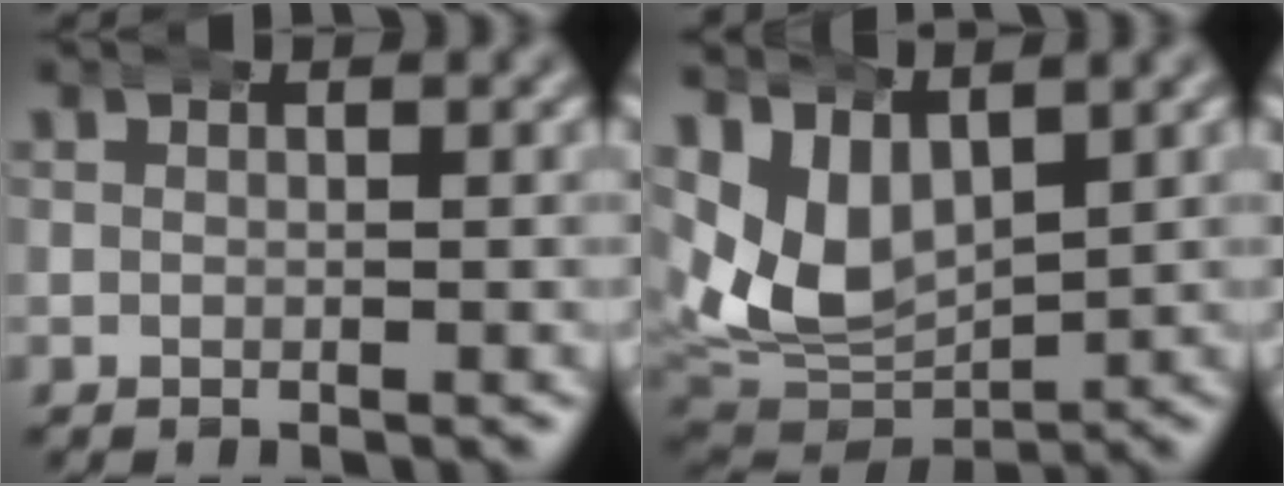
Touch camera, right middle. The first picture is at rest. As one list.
[{"total": 9.0, "force": [1.6, 7.1, 5.3], "torque": [-0.128, -0.012, 0.029]}]